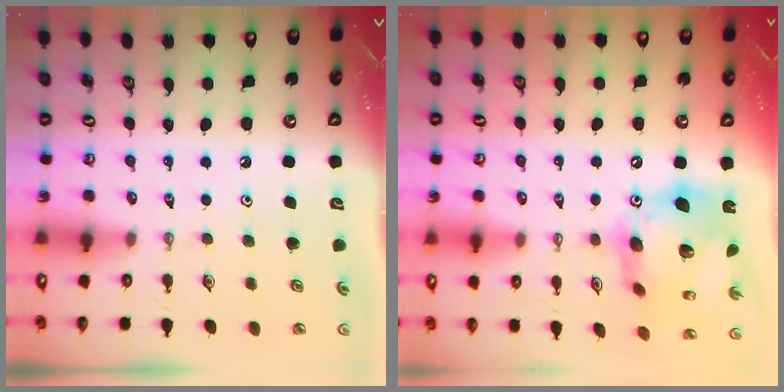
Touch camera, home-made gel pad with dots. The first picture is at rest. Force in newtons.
{"total": 19.2, "press": 19.1, "slide": 2.0}